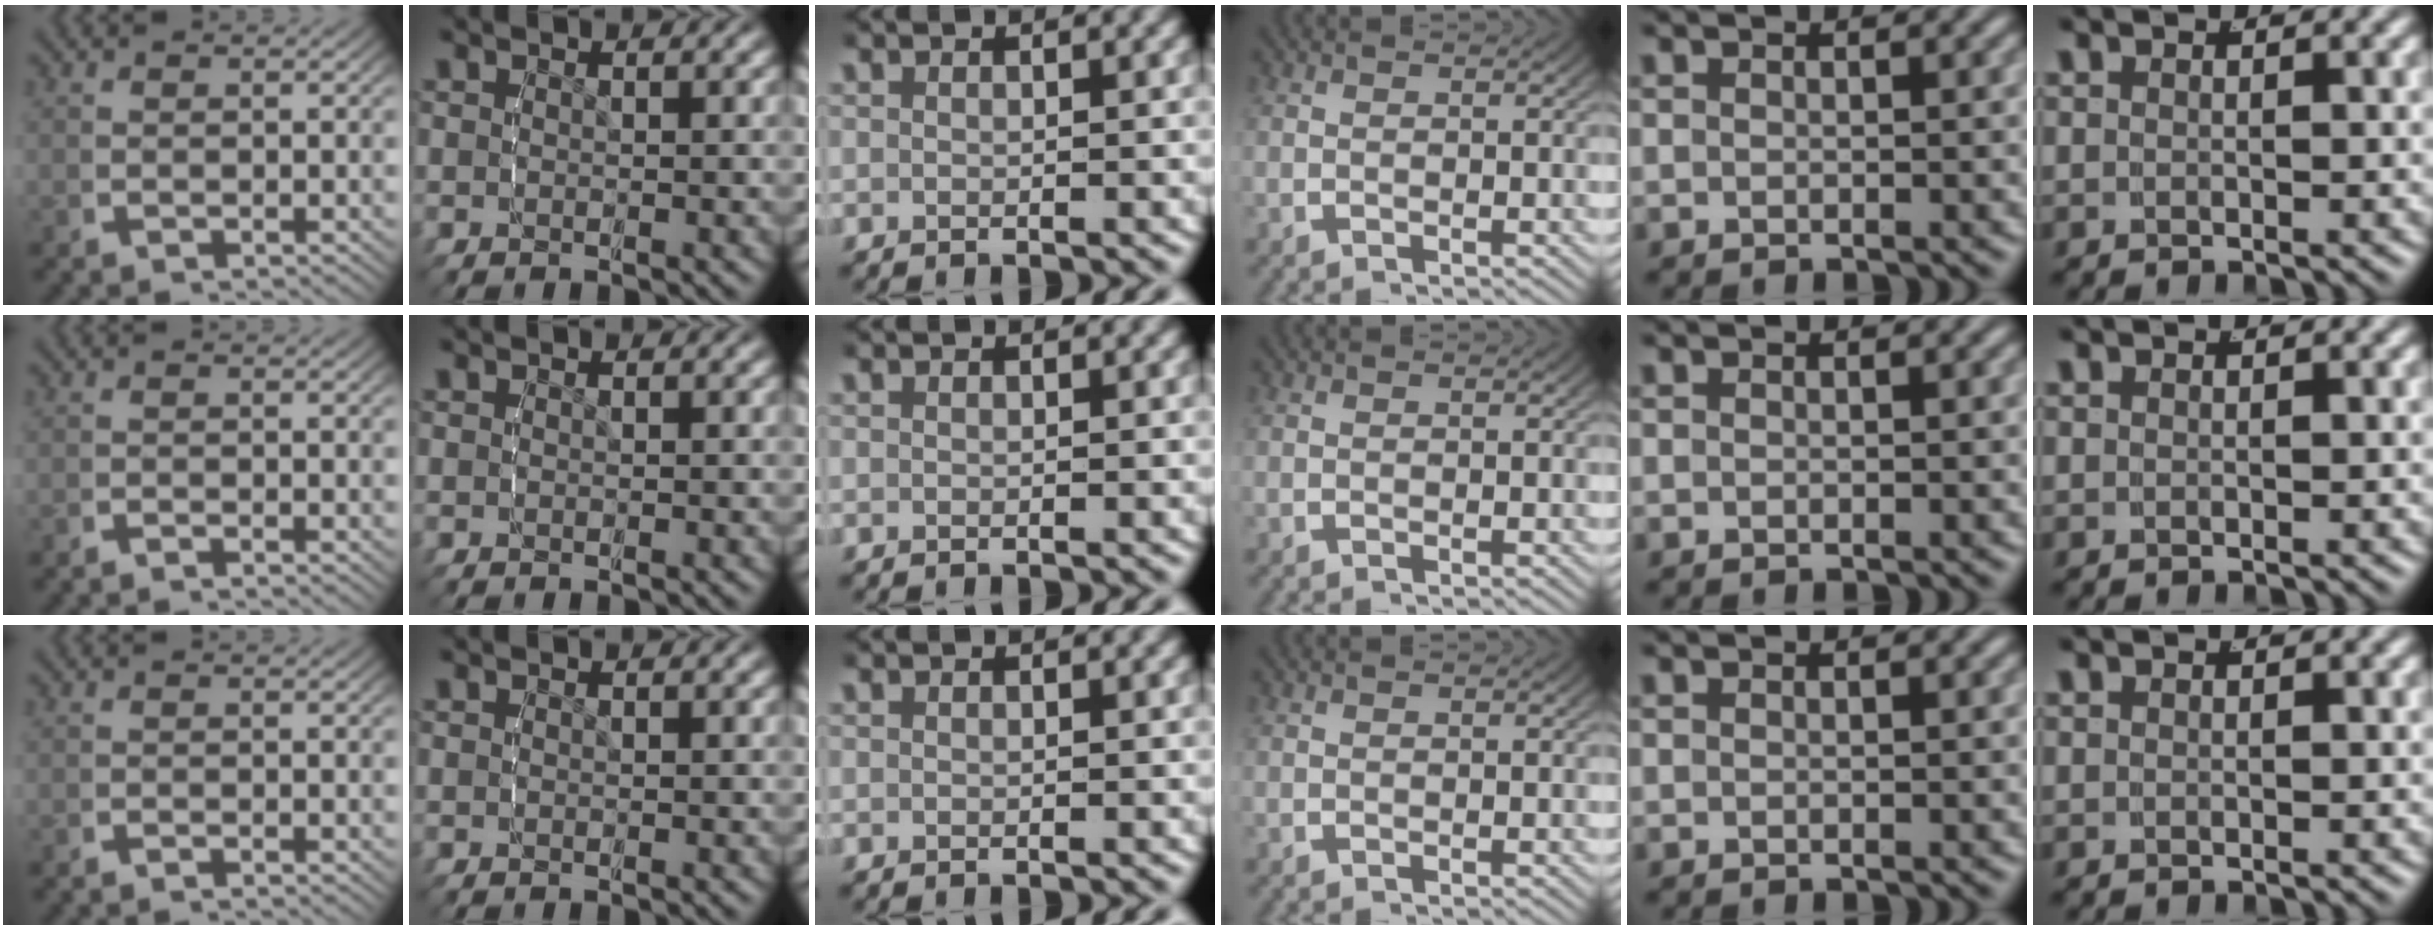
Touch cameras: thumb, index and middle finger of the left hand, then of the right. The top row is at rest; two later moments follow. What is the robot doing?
{"motion": "lift_and_place", "object": "lipstick"}